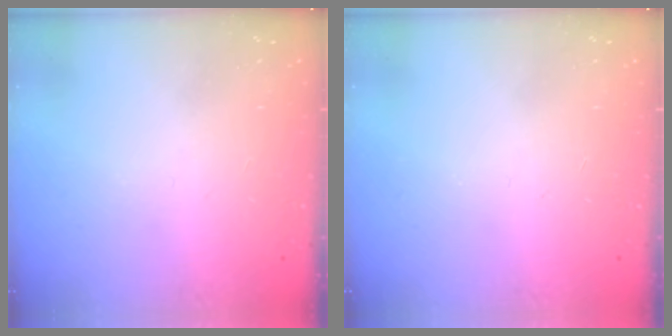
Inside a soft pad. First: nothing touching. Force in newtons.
{"total": 0.0}